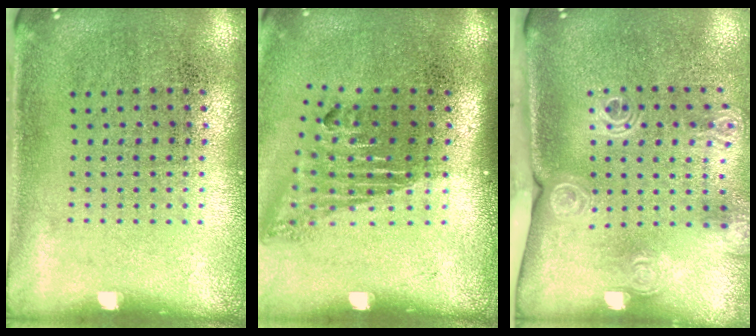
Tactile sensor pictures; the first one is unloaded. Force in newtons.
{"total": 1.7, "press": 1.1, "slide": 1.3}
{"total": 2.1, "press": 1.6, "slide": 1.3}